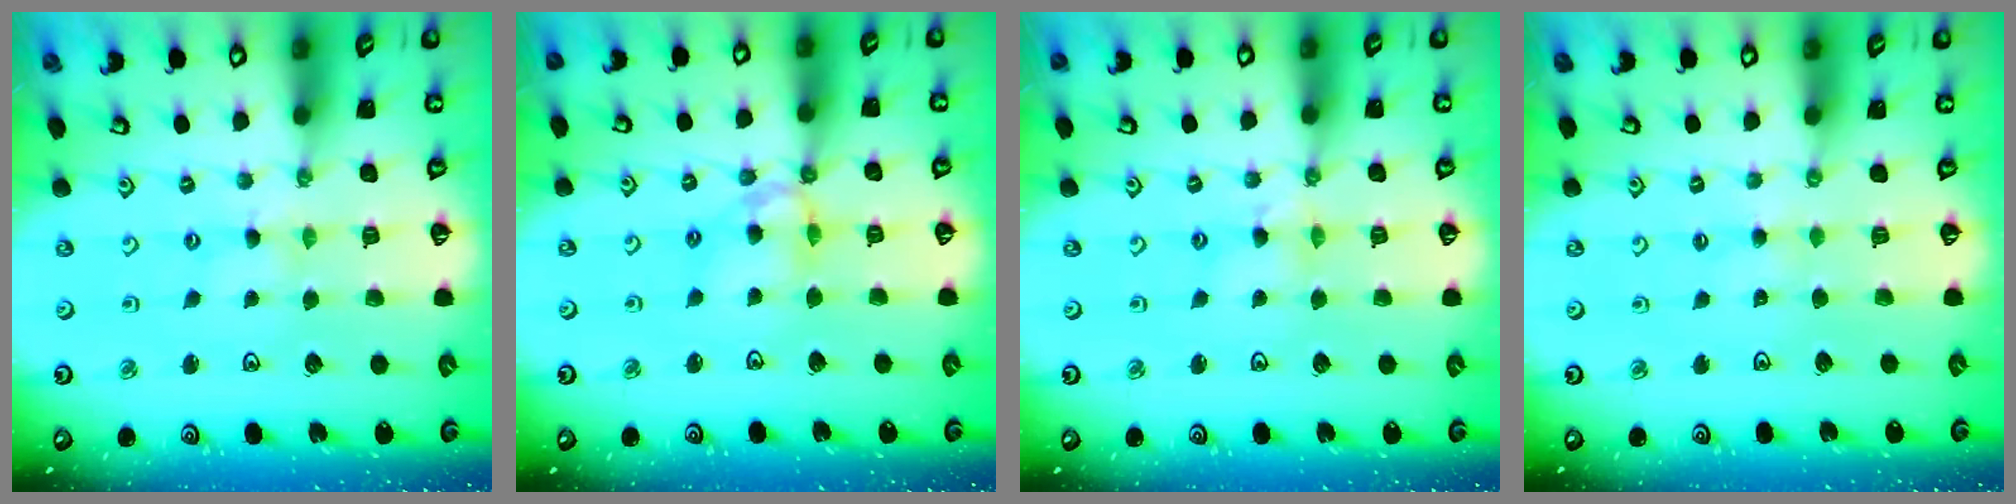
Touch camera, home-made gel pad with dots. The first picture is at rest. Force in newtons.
{"total": 9.8, "press": 9.8, "slide": 0.8}
{"total": 3.0, "press": 3.0, "slide": 0.3}
{"total": 1.4, "press": 1.4, "slide": 0.3}